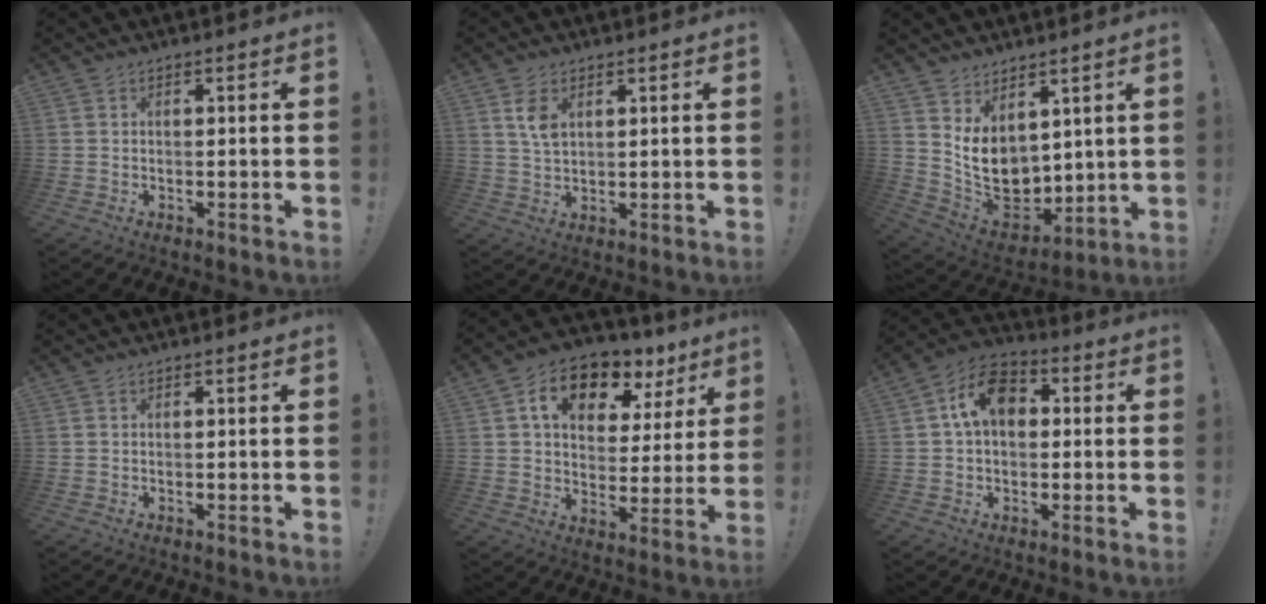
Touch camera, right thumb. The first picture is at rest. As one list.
[{"total": 5.5, "force": [2.5, 3.2, 3.7], "torque": [-0.054, -0.008, 0.043]}, {"total": 11.4, "force": [2.9, 8.7, 6.8], "torque": [-0.113, -0.045, 0.069]}, {"total": 0.0}, {"total": 12.7, "force": [7.0, 7.8, 7.2], "torque": [-0.106, -0.034, 0.124]}, {"total": 12.3, "force": [3.2, 8.6, 8.3], "torque": [-0.130, 0.011, 0.062]}]